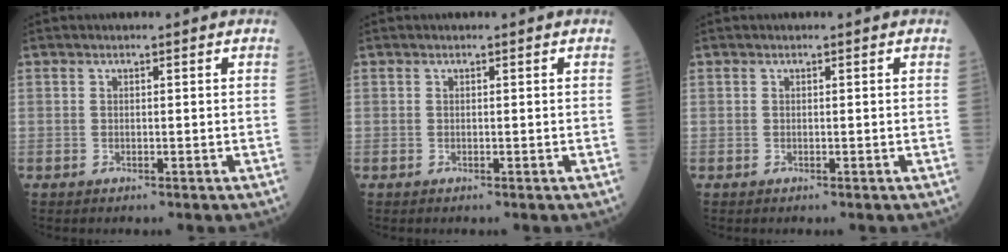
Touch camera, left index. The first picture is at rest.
{"total": 0.0}
{"total": 0.0}